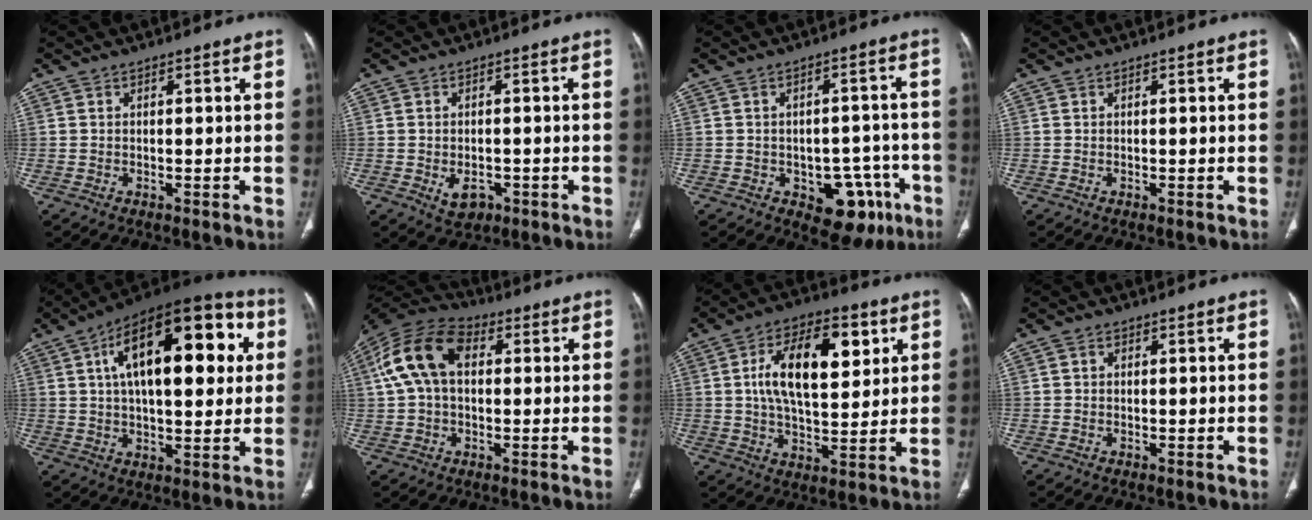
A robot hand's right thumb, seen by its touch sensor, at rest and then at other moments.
{"total": 4.2, "force": [-1.5, 2.9, 2.6], "torque": [-0.034, 0.005, -0.012]}
{"total": 11.1, "force": [-5.1, 6.8, 7.1], "torque": [-0.046, 0.032, -0.056]}
{"total": 0.0}
{"total": 25.5, "force": [6.8, 11.5, 21.7], "torque": [-0.307, 0.021, 0.095]}
{"total": 13.7, "force": [2.7, 8.8, 10.1], "torque": [-0.199, 0.035, 0.041]}
{"total": 16.9, "force": [4.8, 8.3, 13.9], "torque": [-0.206, -0.005, 0.079]}
{"total": 0.9, "force": [0.2, 0.8, 0.4], "torque": [-0.004, 0.003, 0.003]}